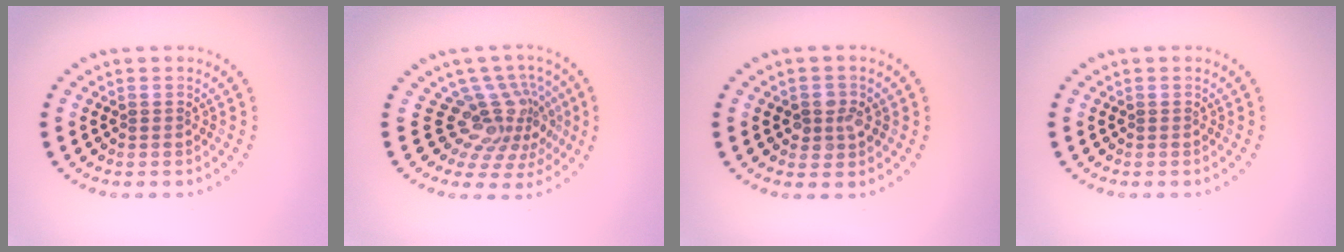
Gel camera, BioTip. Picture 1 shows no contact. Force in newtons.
{"total": 4.6, "press": 3.0, "slide": 3.5}
{"total": 2.1, "press": 2.0, "slide": 0.6}
{"total": 0.0}